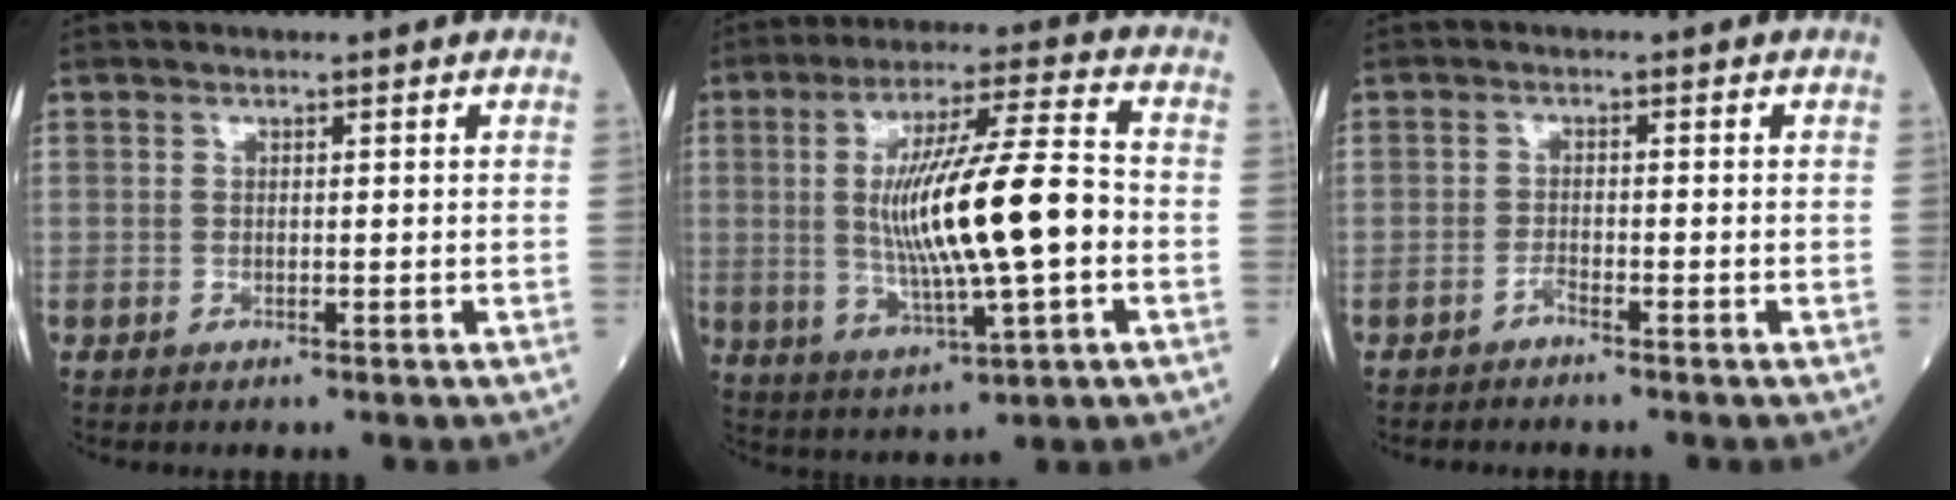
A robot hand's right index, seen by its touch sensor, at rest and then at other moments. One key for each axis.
{"total": 16.0, "fx": -1.0, "fy": 1.6, "fz": 15.9, "tx": -0.292, "ty": 0.003, "tz": -0.014}
{"total": 1.1, "fx": -1.0, "fy": 0.0, "fz": 0.4, "tx": -0.008, "ty": 0.000, "tz": -0.017}